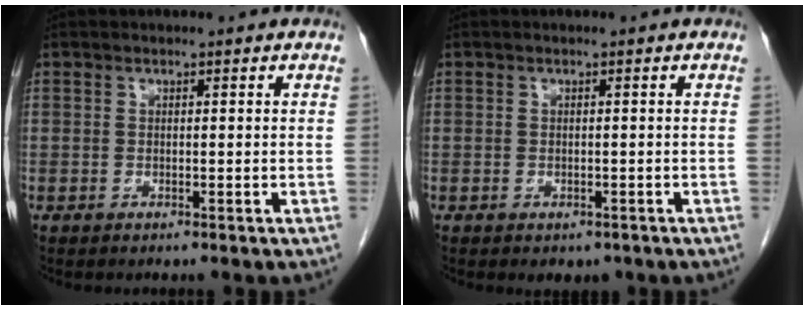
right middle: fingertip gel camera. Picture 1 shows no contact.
{"total": 1.9, "force": [-1.3, 1.2, 0.8], "torque": [-0.006, 0.000, -0.009]}